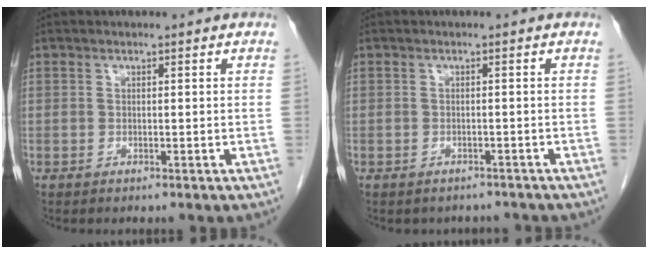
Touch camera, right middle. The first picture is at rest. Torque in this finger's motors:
{"motor_torque": [0.04, -0.03, 0.01, 0.01]}